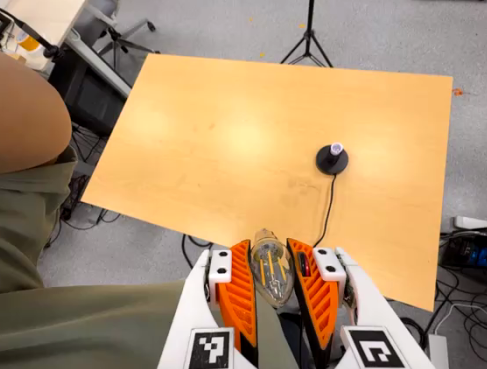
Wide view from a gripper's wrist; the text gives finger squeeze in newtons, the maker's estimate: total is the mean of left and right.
{"total": 19.3, "left": 21.0, "right": 17.5}